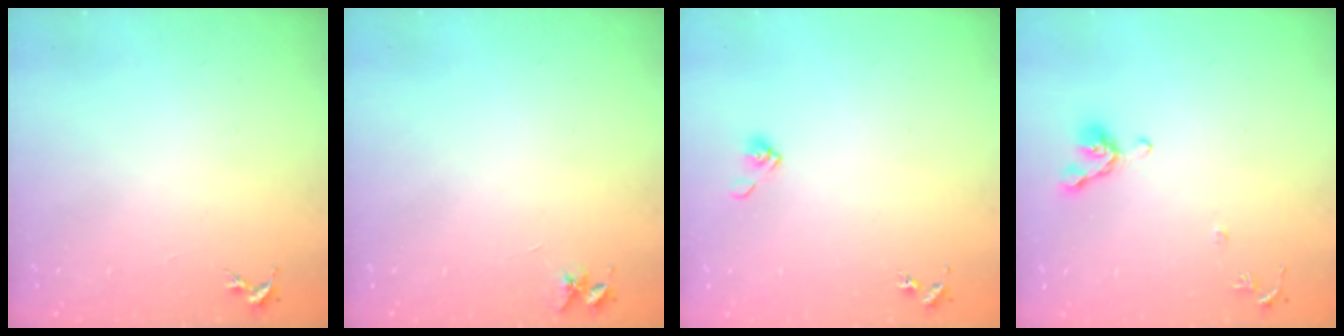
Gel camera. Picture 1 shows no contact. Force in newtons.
{"total": 3.6, "press": 3.6, "slide": 0.5}
{"total": 5.4, "press": 4.9, "slide": 2.3}
{"total": 8.4, "press": 8.3, "slide": 1.5}